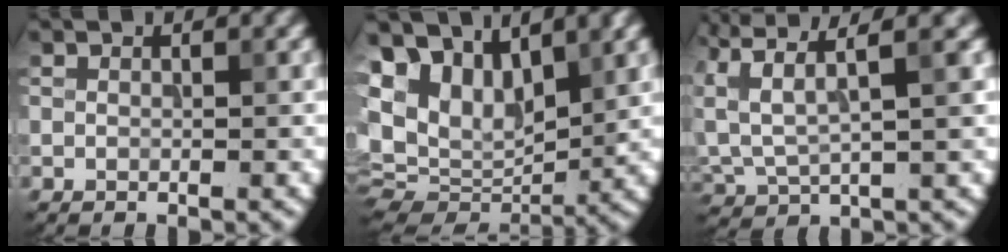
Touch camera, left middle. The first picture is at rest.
{"total": 11.1, "force": [5.7, 6.2, 7.2], "torque": [-0.161, 0.014, 0.107]}
{"total": 6.9, "force": [3.8, 2.0, 5.4], "torque": [-0.130, 0.014, 0.070]}